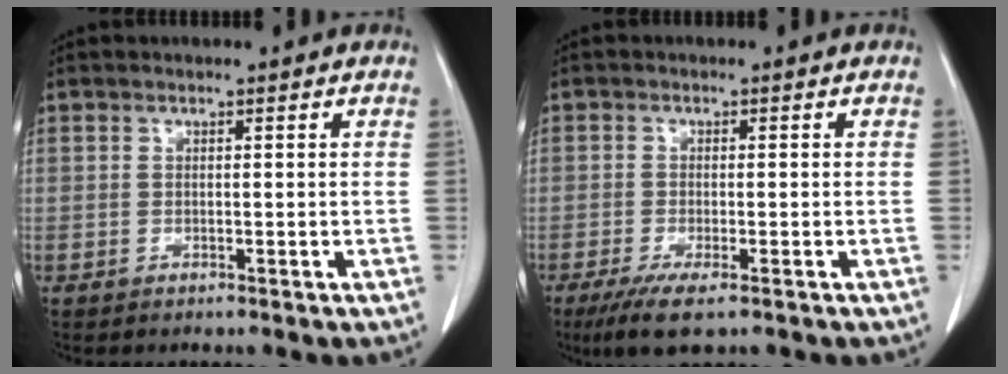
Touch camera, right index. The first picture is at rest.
{"total": 5.3, "force": [-3.3, 1.1, 3.9], "torque": [-0.072, -0.015, -0.054]}